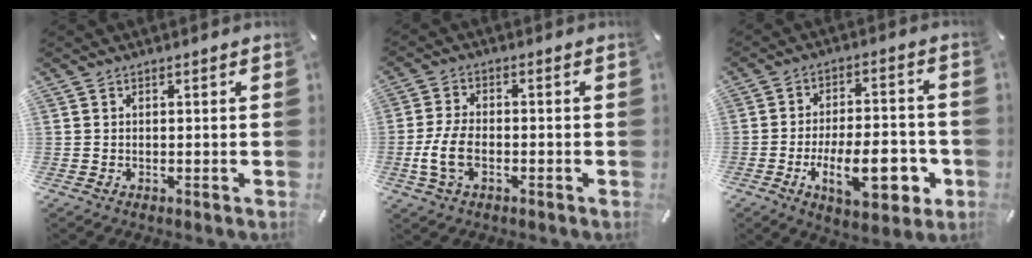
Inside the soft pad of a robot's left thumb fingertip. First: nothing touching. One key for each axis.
{"total": 6.6, "fx": -2.2, "fy": 3.6, "fz": 5.0, "tx": -0.112, "ty": 0.002, "tz": -0.040}
{"total": 17.1, "fx": -5.2, "fy": 7.5, "fz": 14.5, "tx": -0.210, "ty": 0.006, "tz": -0.076}